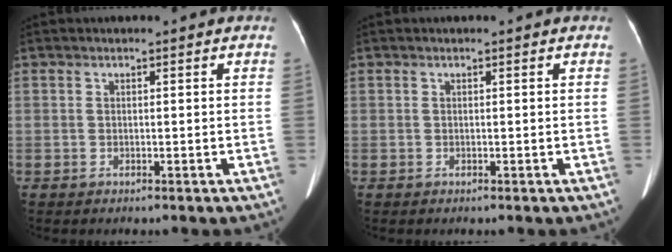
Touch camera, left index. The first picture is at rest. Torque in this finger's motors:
{"motor_torque": [0.00, 0.00, 0.00, 0.00]}